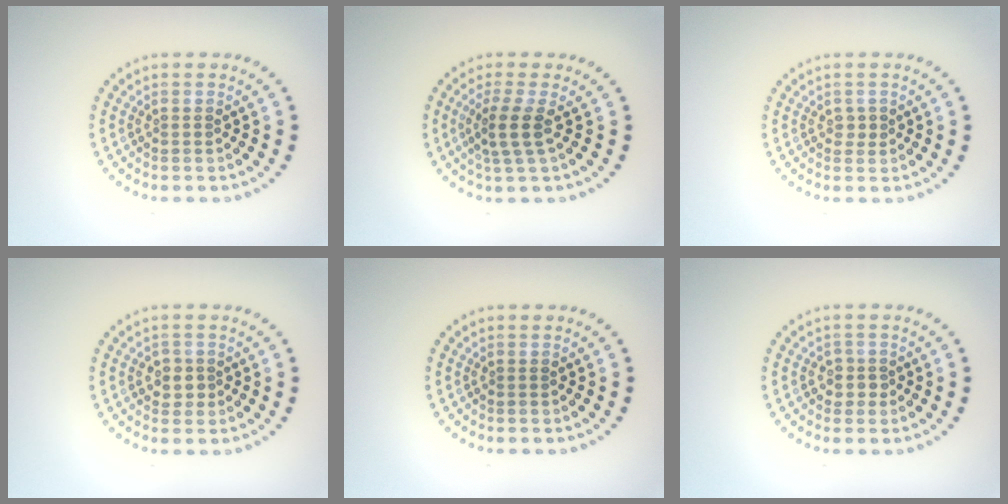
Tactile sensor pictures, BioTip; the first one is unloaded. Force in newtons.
{"total": 2.5, "press": 2.0, "slide": 1.5}
{"total": 0.9, "press": 0.9, "slide": 0.2}
{"total": 1.7, "press": 1.5, "slide": 0.7}
{"total": 0.0}
{"total": 1.6, "press": 1.3, "slide": 0.9}